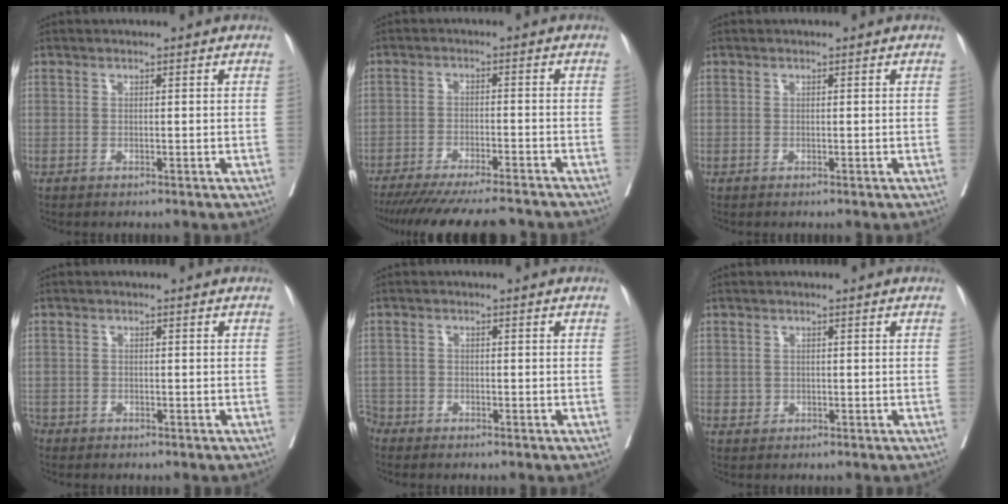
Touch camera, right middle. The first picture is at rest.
{"total": 17.7, "force": [-15.8, 1.8, 7.6], "torque": [-0.120, -0.038, -0.222]}
{"total": 0.0}
{"total": 2.2, "force": [-1.5, 1.6, 0.1], "torque": [-0.008, 0.005, -0.033]}
{"total": 3.1, "force": [-2.5, 1.7, 0.2], "torque": [-0.005, 0.003, -0.051]}
{"total": 0.9, "force": [-0.1, 0.9, 0.2], "torque": [0.000, 0.002, 0.000]}